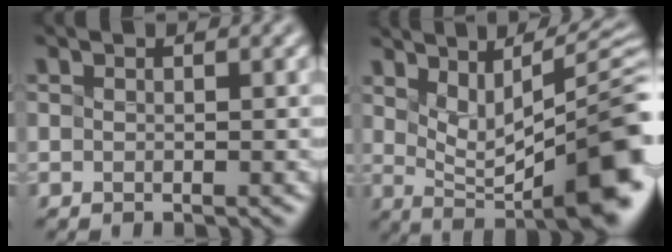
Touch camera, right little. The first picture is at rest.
{"total": 12.3, "force": [2.0, 3.7, 11.5], "torque": [-0.151, 0.015, 0.065]}